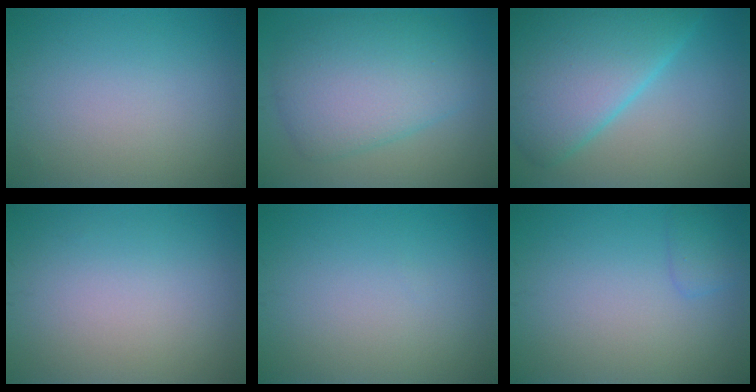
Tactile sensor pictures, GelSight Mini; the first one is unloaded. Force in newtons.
{"total": 7.4, "press": 7.4, "slide": 0.1}
{"total": 10.3, "press": 10.3, "slide": 0.2}
{"total": 0.0}
{"total": 0.0}
{"total": 1.3, "press": 1.3, "slide": 0.1}